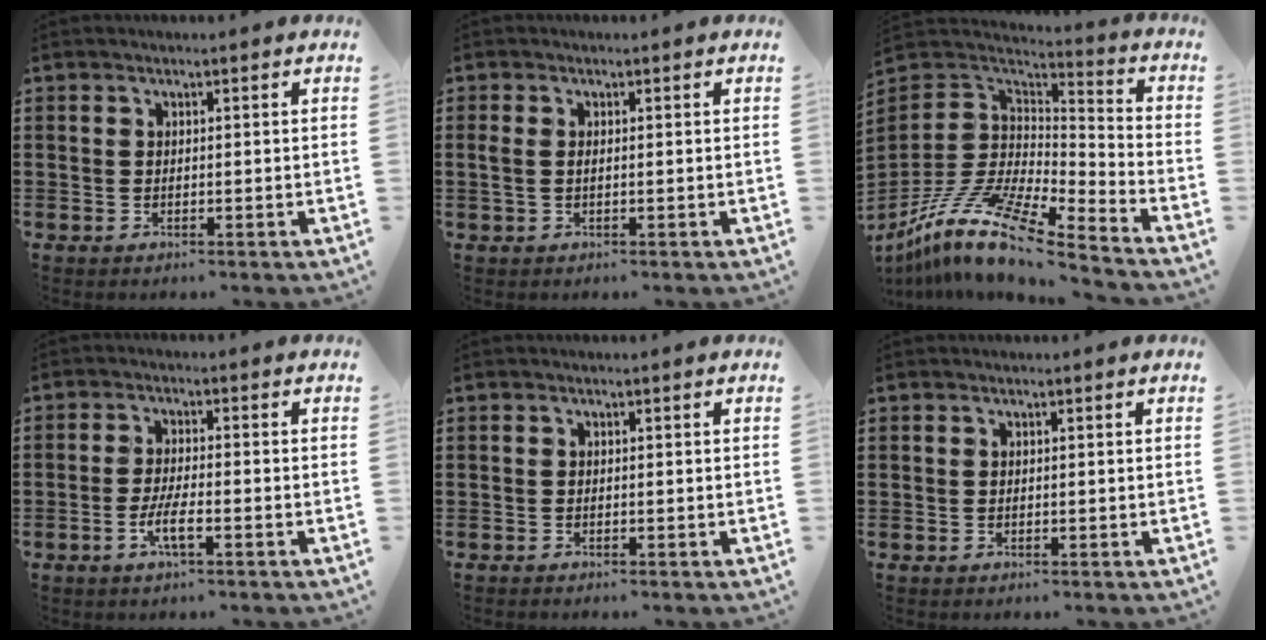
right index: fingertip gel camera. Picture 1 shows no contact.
{"total": 1.3, "force": [-0.1, 0.5, 1.2], "torque": [-0.023, 0.002, -0.003]}
{"total": 12.7, "force": [-9.1, 2.7, 8.4], "torque": [-0.180, 0.009, -0.181]}
{"total": 4.1, "force": [-1.8, 0.7, 3.6], "torque": [-0.072, -0.003, -0.035]}
{"total": 0.5, "force": [-0.5, -0.1, -0.1], "torque": [0.001, -0.002, -0.011]}
{"total": 0.0}